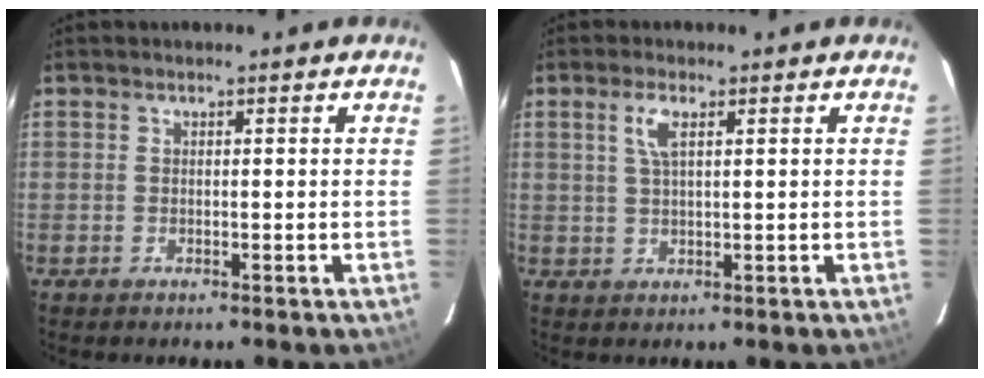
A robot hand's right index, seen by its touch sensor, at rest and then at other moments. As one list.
[{"total": 3.4, "force": [1.4, 1.1, 2.9], "torque": [-0.060, 0.002, 0.030]}]